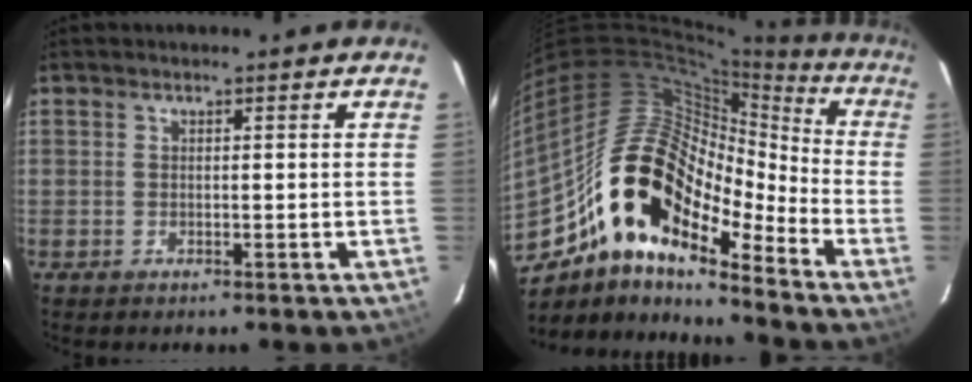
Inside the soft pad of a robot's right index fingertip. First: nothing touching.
{"total": 22.0, "force": [-13.2, 9.9, 14.6], "torque": [-0.254, -0.010, -0.258]}